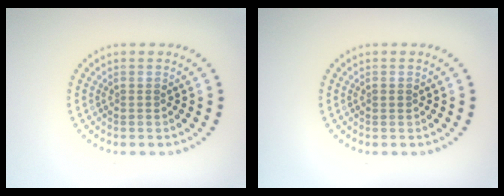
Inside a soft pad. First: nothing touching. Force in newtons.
{"total": 0.7, "press": 0.7, "slide": 0.0}